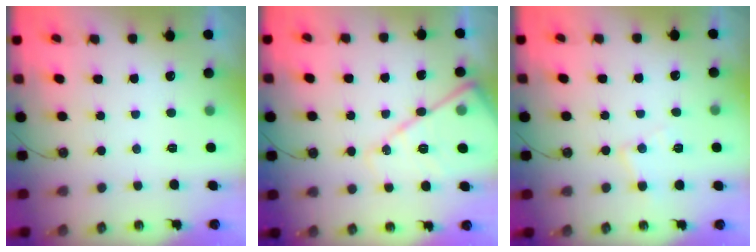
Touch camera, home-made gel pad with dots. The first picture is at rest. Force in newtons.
{"total": 14.0, "press": 13.9, "slide": 1.4}
{"total": 7.4, "press": 7.4, "slide": 0.5}